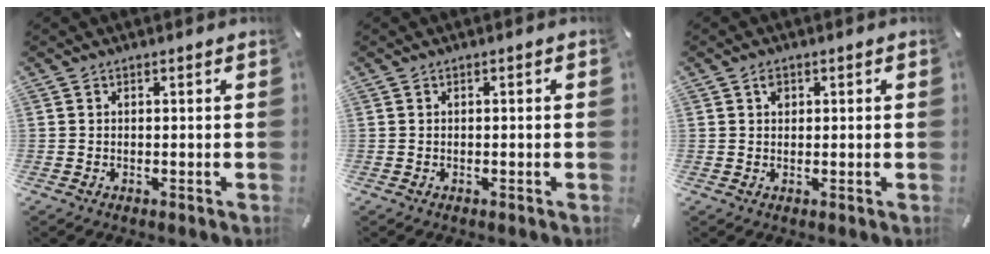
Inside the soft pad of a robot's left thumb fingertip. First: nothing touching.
{"total": 0.5, "force": [-0.2, 0.1, 0.5], "torque": [-0.009, -0.003, -0.003]}
{"total": 1.5, "force": [0.5, 1.2, 0.8], "torque": [-0.010, 0.002, 0.006]}